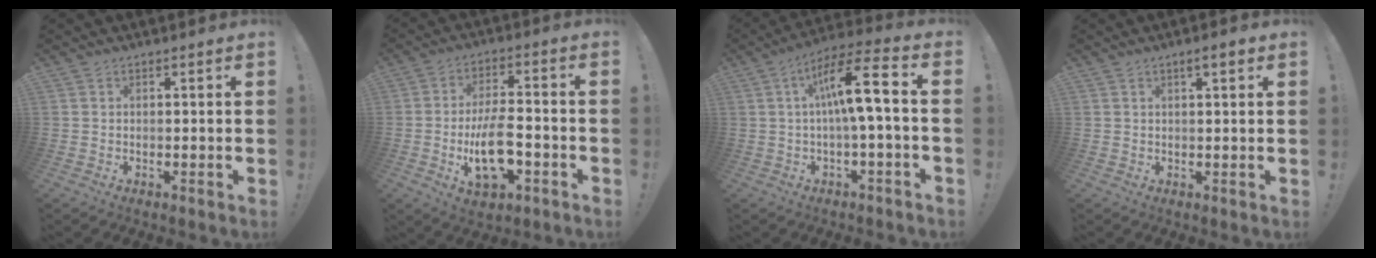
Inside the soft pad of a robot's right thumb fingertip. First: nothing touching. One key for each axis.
{"total": 13.7, "fx": -3.8, "fy": 6.6, "fz": 11.4, "tx": -0.197, "ty": 0.011, "tz": -0.064}
{"total": 14.1, "fx": 0.8, "fy": 2.8, "fz": 13.8, "tx": -0.224, "ty": 0.009, "tz": 0.004}
{"total": 3.4, "fx": 1.6, "fy": 0.8, "fz": 2.8, "tx": -0.035, "ty": -0.005, "tz": 0.022}